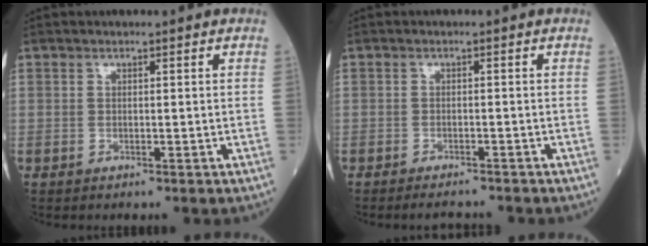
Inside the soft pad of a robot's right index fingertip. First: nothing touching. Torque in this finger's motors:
{"motor_torque": [-0.04, 0.04, 0.04, -0.01]}